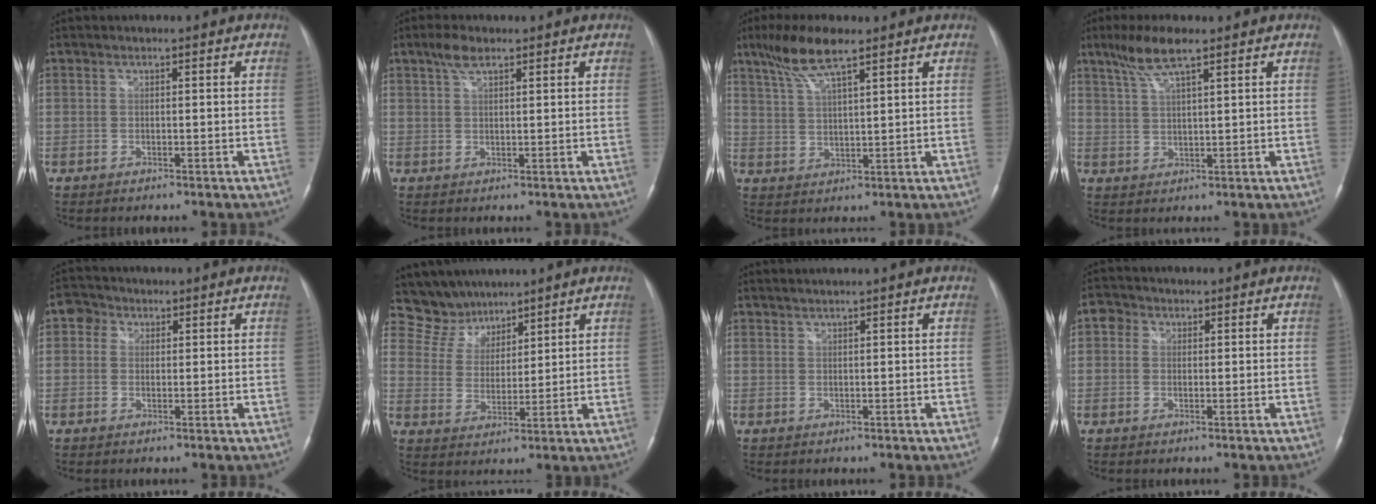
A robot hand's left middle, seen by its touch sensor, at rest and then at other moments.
{"total": 3.1, "force": [2.1, 1.1, 2.1], "torque": [-0.046, 0.009, 0.042]}
{"total": 8.1, "force": [5.6, 1.1, 5.7], "torque": [-0.122, 0.012, 0.108]}
{"total": 6.3, "force": [4.3, 0.7, 4.5], "torque": [-0.099, 0.009, 0.085]}
{"total": 3.0, "force": [1.2, 2.6, 1.1], "torque": [-0.020, 0.012, 0.018]}
{"total": 7.0, "force": [6.3, 3.1, -0.5], "torque": [0.001, 0.013, 0.130]}
{"total": 2.4, "force": [2.2, -0.4, 0.8], "torque": [-0.008, 0.017, 0.042]}
{"total": 2.5, "force": [0.8, 2.2, 0.9], "torque": [-0.018, 0.013, 0.010]}